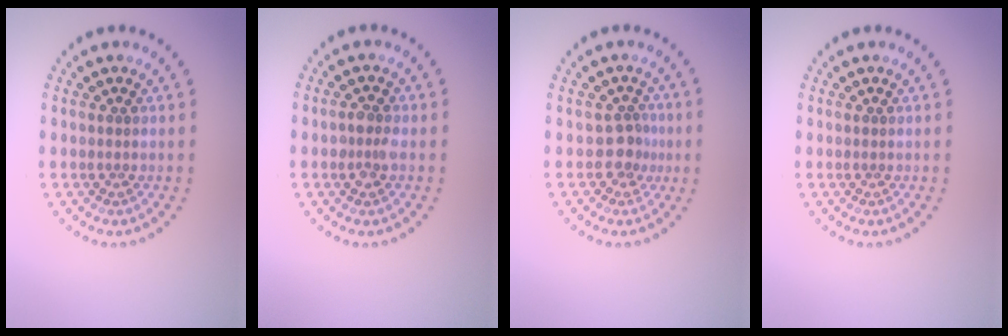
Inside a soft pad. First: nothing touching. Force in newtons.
{"total": 1.4, "press": 1.4, "slide": 0.2}
{"total": 2.0, "press": 1.5, "slide": 1.3}
{"total": 0.0}